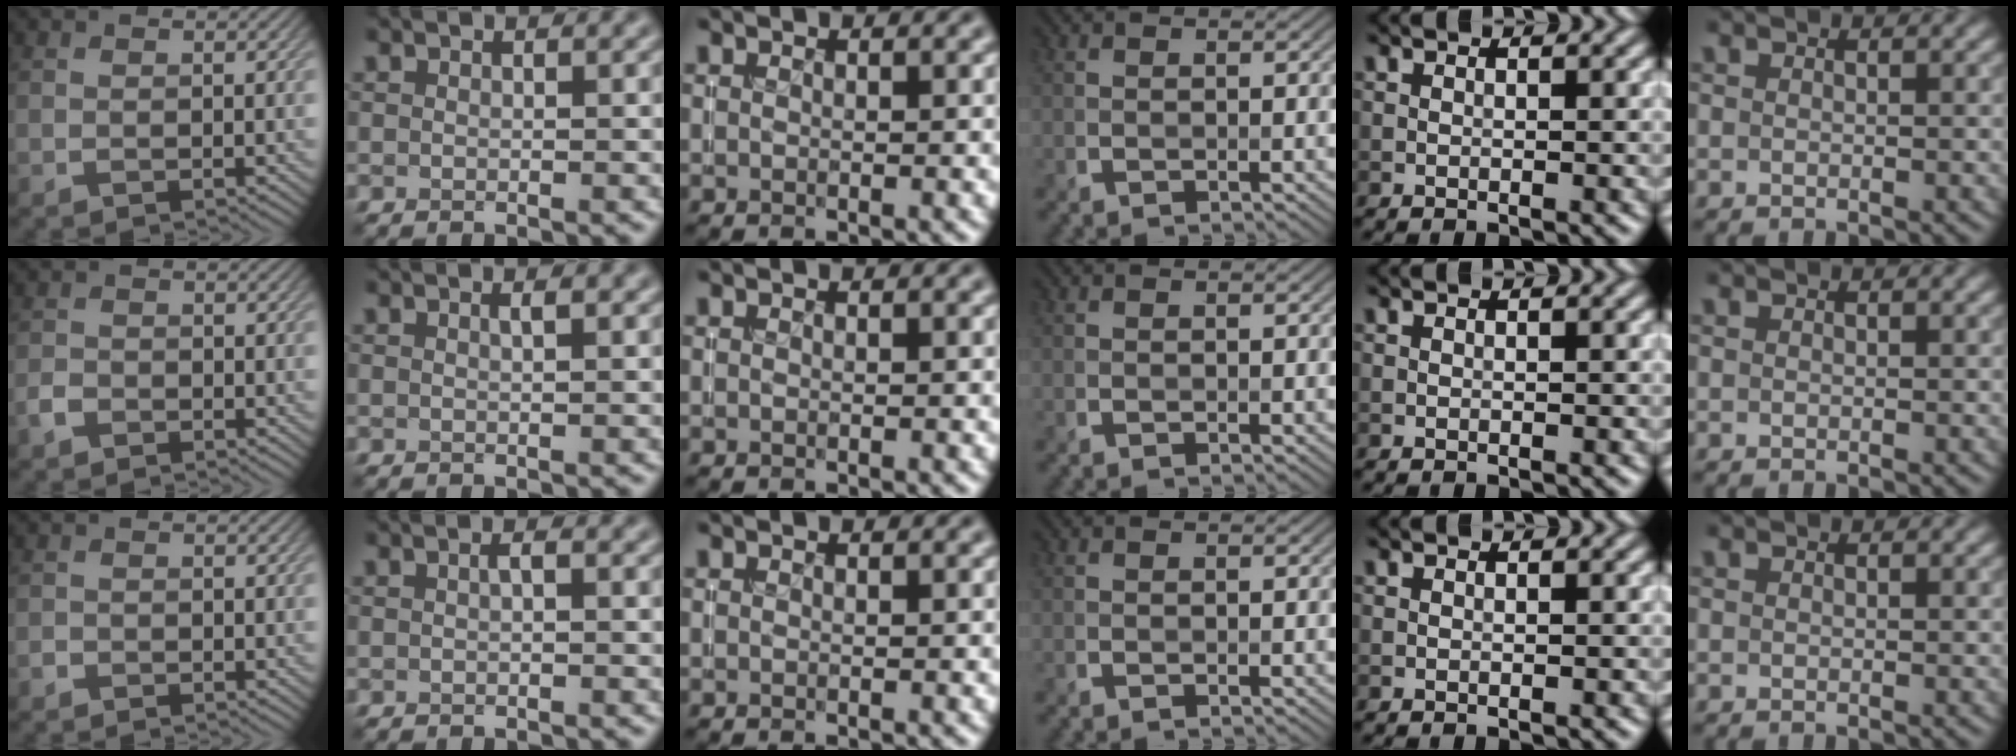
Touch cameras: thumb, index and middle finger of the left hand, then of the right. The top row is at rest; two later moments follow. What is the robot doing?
{"motion": "insert", "object": "coin"}